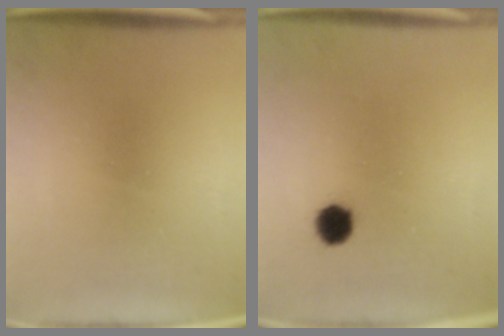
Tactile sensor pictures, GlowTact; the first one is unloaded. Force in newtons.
{"total": 3.9}